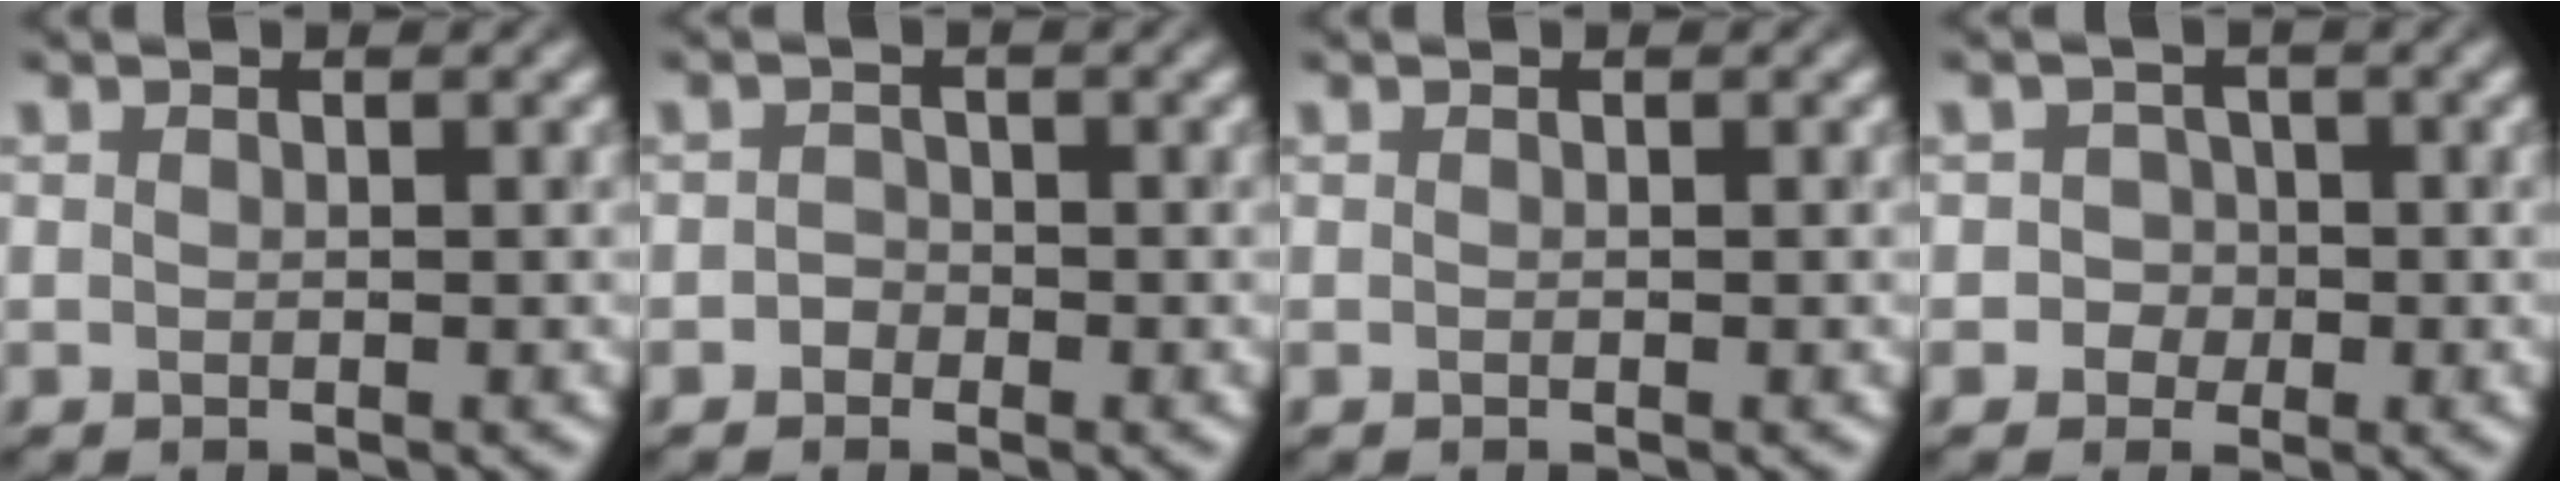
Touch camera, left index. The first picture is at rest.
{"total": 0.8, "force": [-0.4, 0.7, 0.0], "torque": [0.003, 0.005, -0.009]}
{"total": 0.0}
{"total": 2.2, "force": [-0.3, 2.2, 0.1], "torque": [0.035, 0.015, -0.025]}